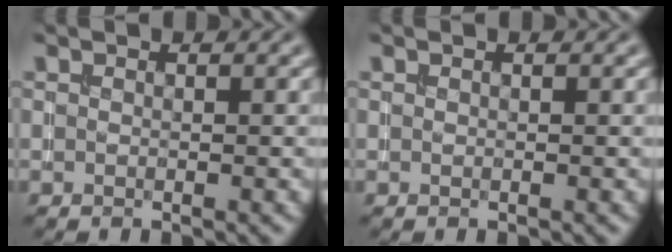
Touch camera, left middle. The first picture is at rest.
{"total": 0.0}